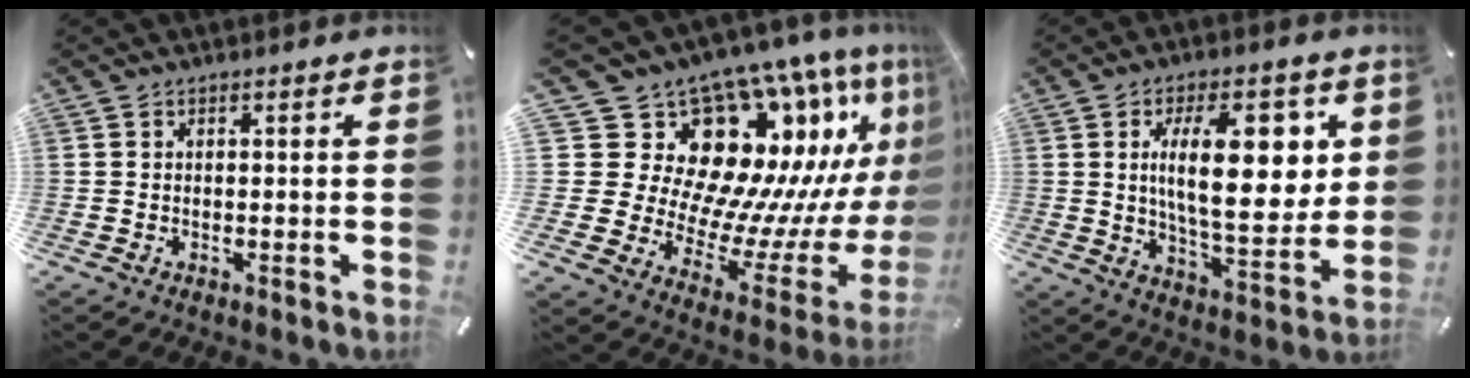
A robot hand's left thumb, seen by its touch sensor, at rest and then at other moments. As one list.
[{"total": 22.0, "force": [13.0, 12.3, 12.7], "torque": [-0.186, -0.185, 0.258]}, {"total": 18.8, "force": [4.7, 8.4, 16.1], "torque": [-0.251, -0.002, 0.071]}]